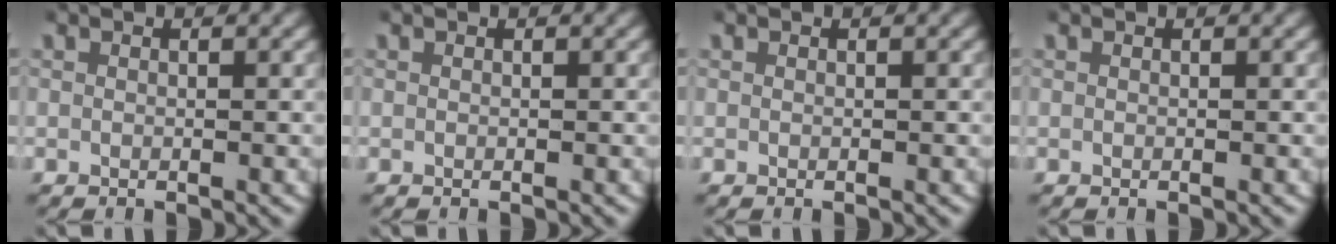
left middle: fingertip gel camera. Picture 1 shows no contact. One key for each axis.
{"total": 0.0}
{"total": 0.0}
{"total": 0.0}